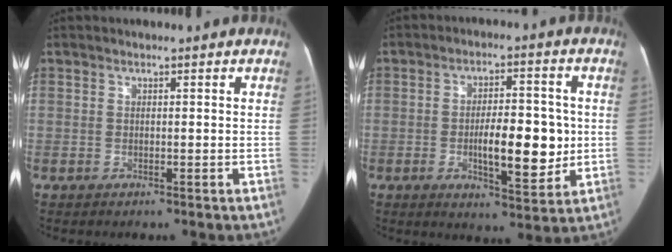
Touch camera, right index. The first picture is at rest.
{"total": 10.7, "force": [-1.1, 3.6, 10.0], "torque": [-0.157, 0.000, -0.013]}